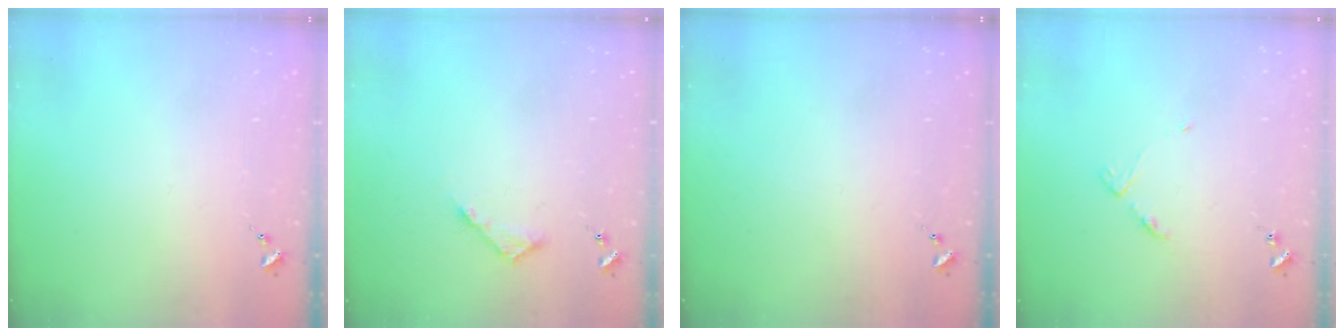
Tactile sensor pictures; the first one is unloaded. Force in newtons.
{"total": 4.6, "press": 4.6, "slide": 0.5}
{"total": 0.0}
{"total": 4.4, "press": 4.3, "slide": 0.5}